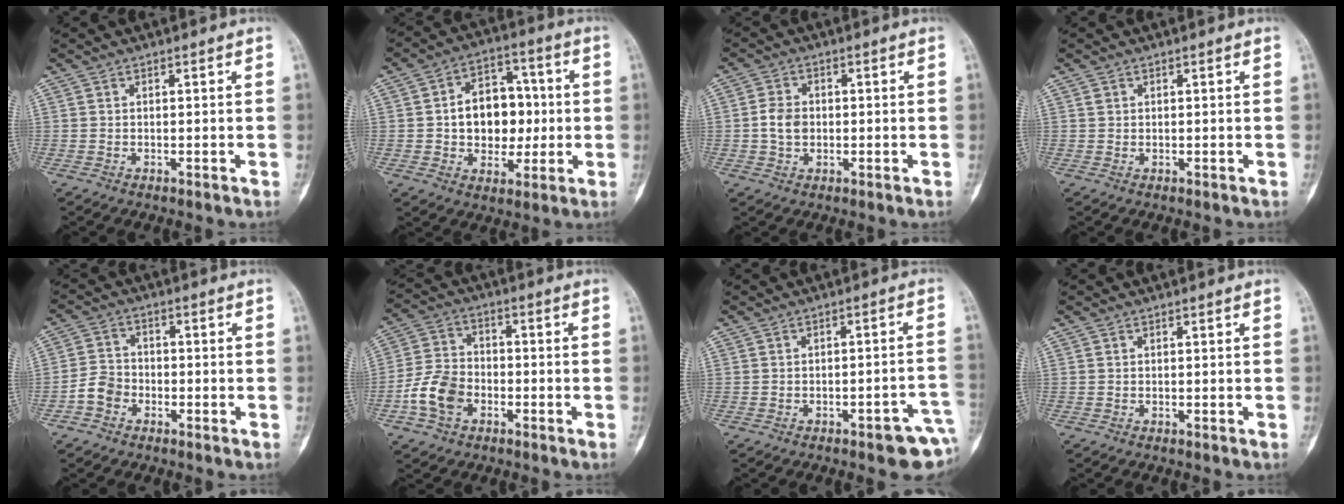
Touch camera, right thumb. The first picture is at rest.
{"total": 13.3, "force": [0.1, 9.7, 9.1], "torque": [-0.087, 0.024, 0.003]}
{"total": 4.5, "force": [-0.2, 3.4, 2.9], "torque": [-0.046, 0.007, -0.008]}
{"total": 0.8, "force": [0.4, 0.6, 0.2], "torque": [0.001, 0.001, 0.008]}
{"total": 4.8, "force": [-2.3, 3.8, 2.0], "torque": [-0.026, 0.019, -0.050]}
{"total": 9.2, "force": [-3.5, 6.5, 5.6], "torque": [-0.104, 0.025, -0.070]}
{"total": 8.2, "force": [-3.7, 2.7, 6.8], "torque": [-0.069, 0.025, -0.039]}
{"total": 0.0}